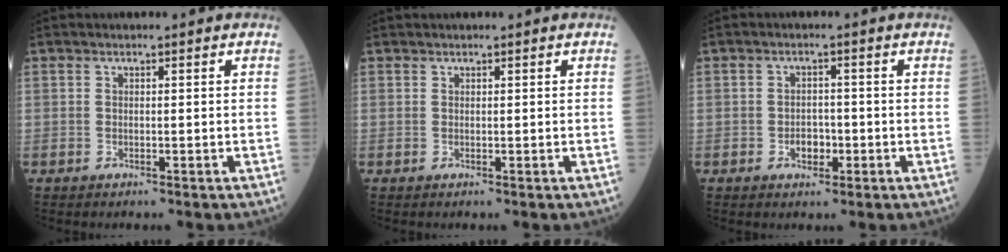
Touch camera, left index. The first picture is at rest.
{"total": 0.0}
{"total": 2.4, "force": [-1.0, 1.6, 1.5], "torque": [-0.018, 0.004, -0.012]}